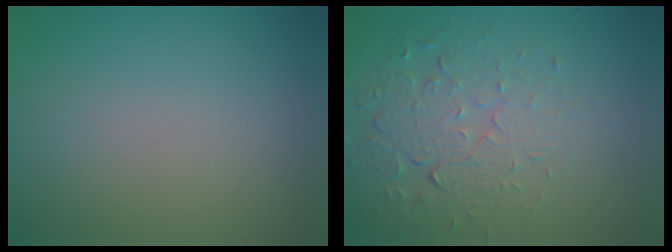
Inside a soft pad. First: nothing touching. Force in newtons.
{"total": 5.5, "press": 3.7, "slide": 4.1}